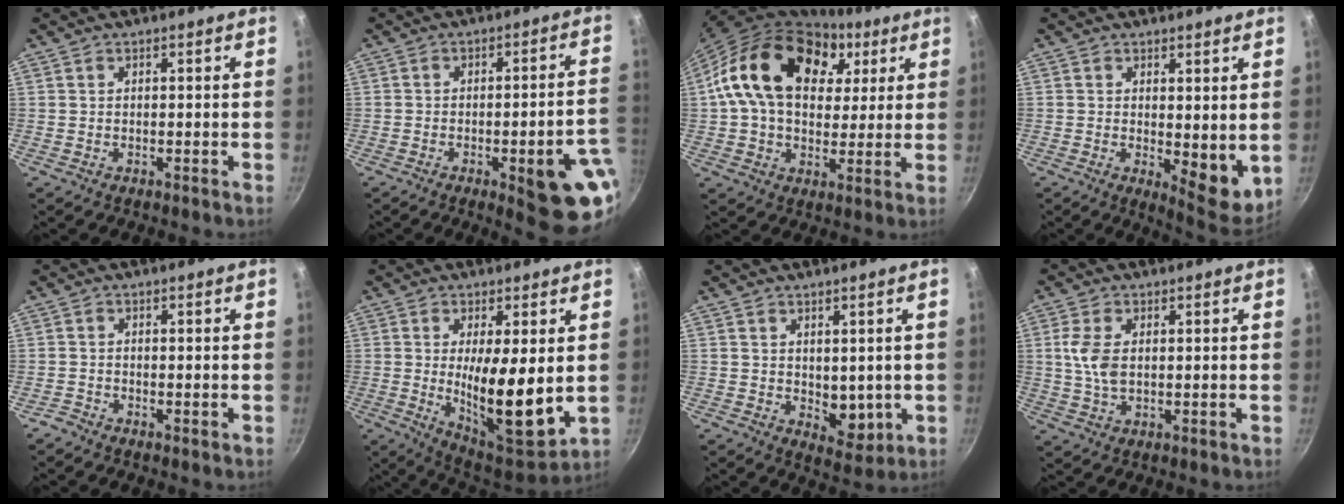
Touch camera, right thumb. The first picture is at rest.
{"total": 15.5, "force": [-5.4, 4.2, 13.9], "torque": [-0.128, 0.030, -0.063]}
{"total": 23.4, "force": [7.8, 15.6, 15.6], "torque": [-0.252, 0.007, 0.122]}
{"total": 8.1, "force": [0.7, 3.5, 7.2], "torque": [-0.084, -0.028, 0.016]}
{"total": 1.2, "force": [-1.0, 0.4, 0.4], "torque": [-0.015, 0.003, -0.028]}
{"total": 15.0, "force": [0.1, 4.7, 14.2], "torque": [-0.216, -0.031, 0.012]}
{"total": 5.7, "force": [0.2, 4.0, 4.0], "torque": [-0.036, -0.018, 0.014]}
{"total": 6.2, "force": [0.9, 3.6, 4.9], "torque": [-0.107, 0.002, 0.019]}